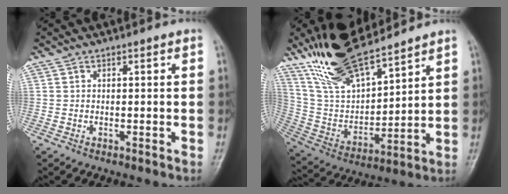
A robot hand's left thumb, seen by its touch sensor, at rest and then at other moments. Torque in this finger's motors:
{"motor_torque": [0.96, 0.06, 1.43, -1.34, 0.25]}